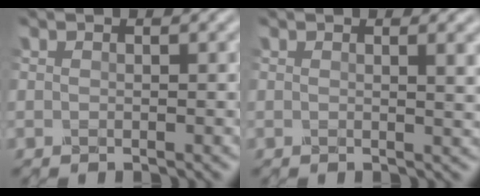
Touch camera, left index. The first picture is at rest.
{"total": 2.2, "force": [0.7, 0.7, 2.0], "torque": [-0.014, 0.003, 0.007]}